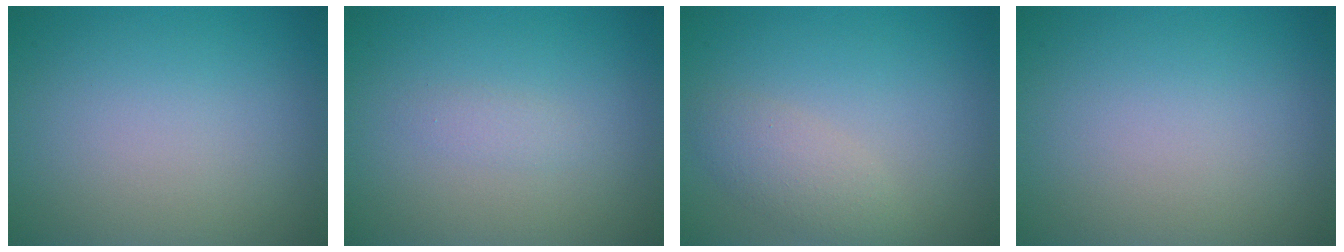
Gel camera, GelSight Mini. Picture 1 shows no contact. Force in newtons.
{"total": 0.9, "press": 0.9, "slide": 0.0}
{"total": 2.5, "press": 2.5, "slide": 0.1}
{"total": 0.0}